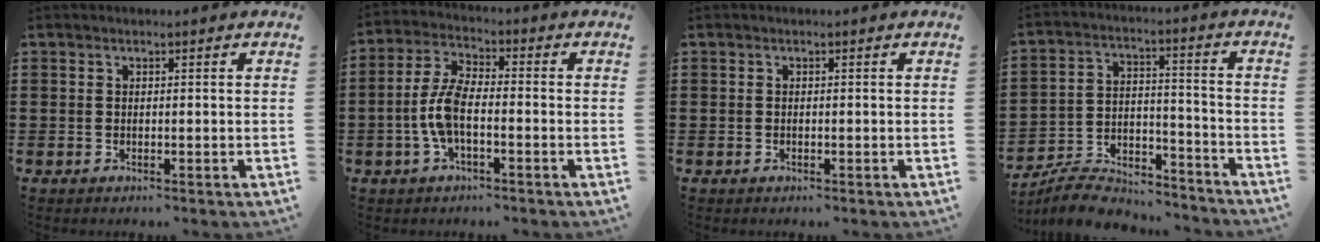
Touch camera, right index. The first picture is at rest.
{"total": 6.7, "force": [-1.7, 2.6, 6.0], "torque": [-0.146, -0.009, -0.039]}
{"total": 0.0}
{"total": 7.6, "force": [-7.2, 2.0, 1.7], "torque": [-0.030, 0.020, -0.138]}